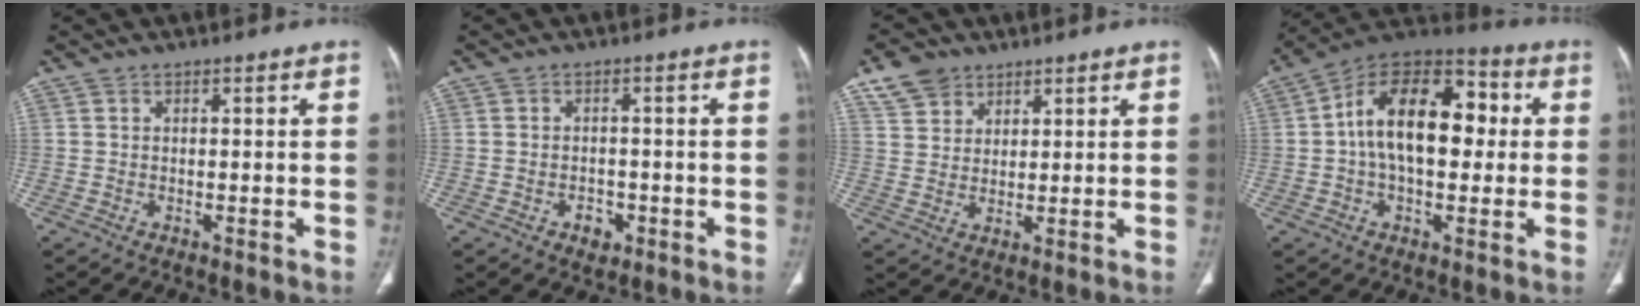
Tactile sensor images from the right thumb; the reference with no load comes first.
{"total": 2.9, "force": [-1.3, 2.1, 1.5], "torque": [-0.010, 0.006, -0.013]}
{"total": 6.3, "force": [4.2, 4.2, 1.8], "torque": [-0.020, -0.015, 0.086]}
{"total": 18.2, "force": [1.6, 10.7, 14.6], "torque": [-0.216, 0.040, 0.018]}